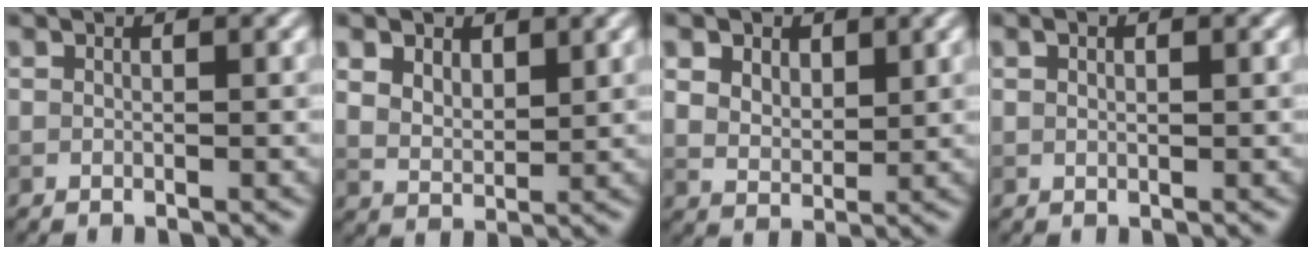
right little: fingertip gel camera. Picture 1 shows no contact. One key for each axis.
{"total": 4.0, "fx": 2.3, "fy": 2.5, "fz": 2.3, "tx": -0.044, "ty": 0.011, "tz": 0.031}
{"total": 5.5, "fx": 3.1, "fy": 3.5, "fz": 2.9, "tx": -0.069, "ty": 0.011, "tz": 0.045}
{"total": 1.0, "fx": 0.4, "fy": 0.5, "fz": 0.8, "tx": -0.012, "ty": -0.002, "tz": 0.010}